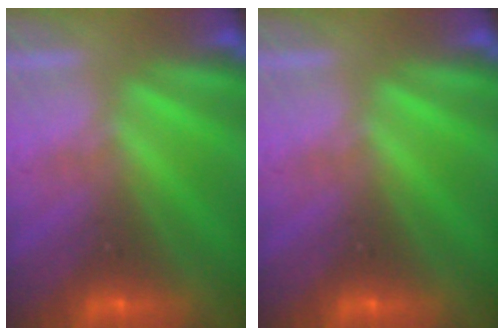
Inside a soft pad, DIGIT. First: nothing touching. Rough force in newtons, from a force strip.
{"total": 0.0}